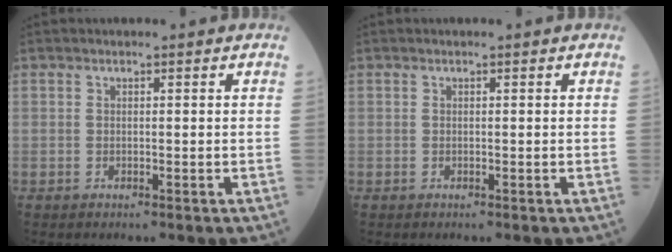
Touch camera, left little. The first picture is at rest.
{"total": 0.0}